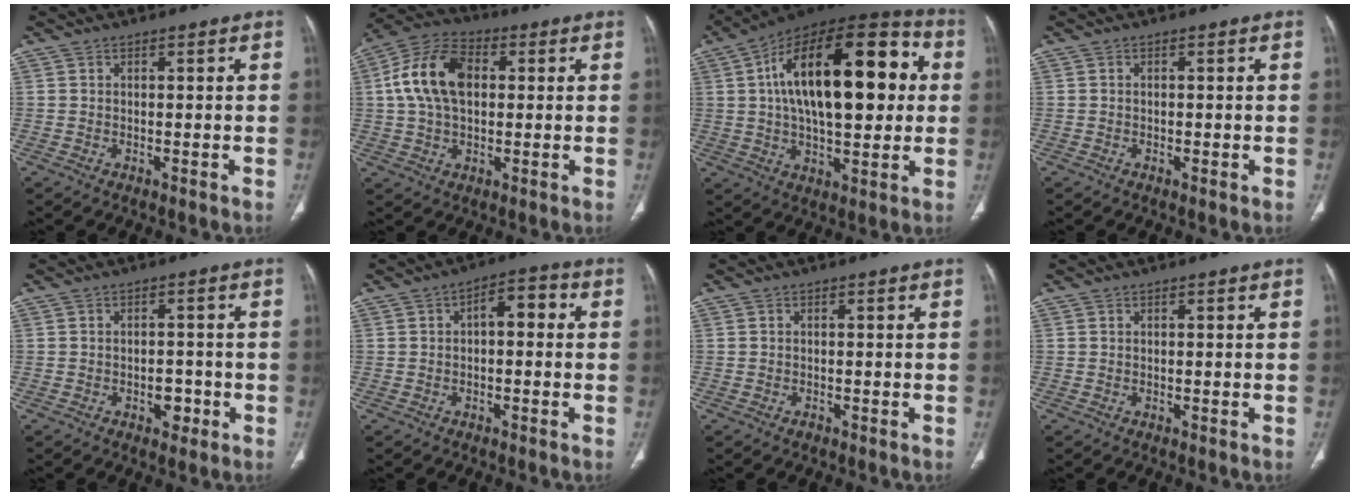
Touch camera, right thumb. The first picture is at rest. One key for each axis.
{"total": 13.6, "fx": 2.0, "fy": 8.6, "fz": 10.4, "tx": -0.195, "ty": 0.024, "tz": 0.030}
{"total": 27.5, "fx": 4.8, "fy": 12.7, "fz": 23.9, "tx": -0.363, "ty": 0.028, "tz": 0.067}
{"total": 0.7, "fx": -0.1, "fy": 0.4, "fz": 0.5, "tx": -0.009, "ty": -0.001, "tz": -0.001}
{"total": 3.3, "fx": -1.4, "fy": 2.2, "fz": 2.1, "tx": -0.012, "ty": 0.009, "tz": -0.016}
{"total": 5.5, "fx": 0.4, "fy": 2.9, "fz": 4.6, "tx": -0.048, "ty": 0.025, "tz": -0.004}
{"total": 0.7, "fx": -0.5, "fy": 0.4, "fz": 0.3, "tx": -0.003, "ty": 0.001, "tz": -0.008}
{"total": 0.0}